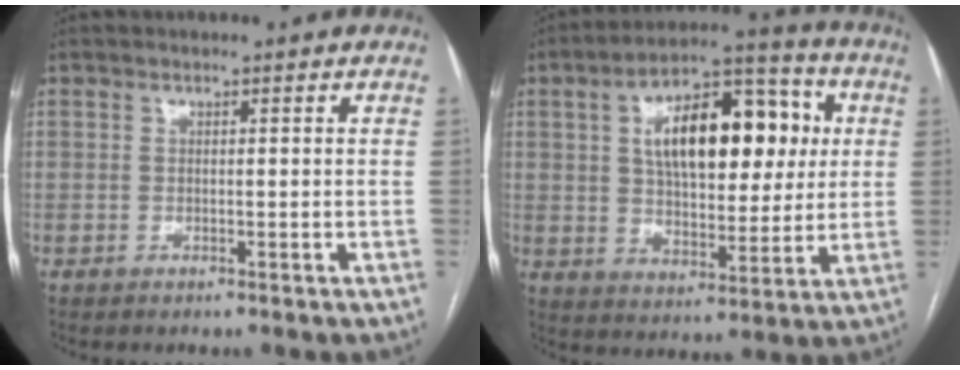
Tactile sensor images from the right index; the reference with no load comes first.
{"total": 18.0, "force": [4.4, 8.2, 15.4], "torque": [-0.245, 0.037, 0.067]}